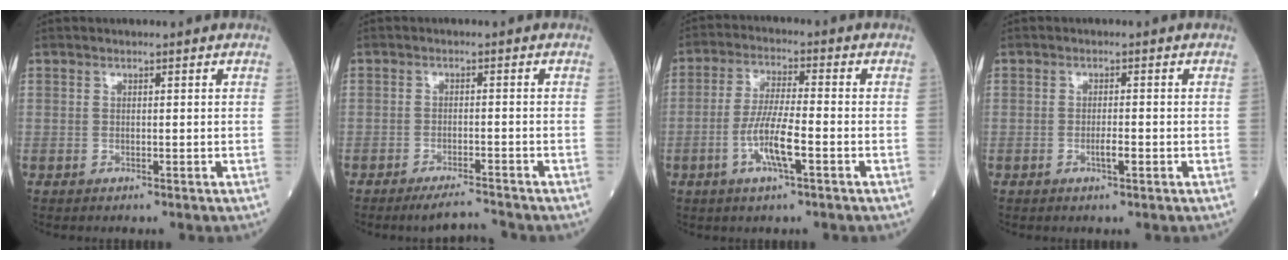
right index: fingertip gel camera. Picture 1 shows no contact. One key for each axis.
{"total": 3.8, "fx": -3.6, "fy": -0.3, "fz": 1.3, "tx": -0.021, "ty": -0.014, "tz": -0.062}
{"total": 7.5, "fx": -2.7, "fy": 0.8, "fz": 6.9, "tx": -0.137, "ty": -0.003, "tz": -0.055}
{"total": 1.9, "fx": -0.7, "fy": 0.1, "fz": 1.8, "tx": -0.032, "ty": -0.001, "tz": -0.013}